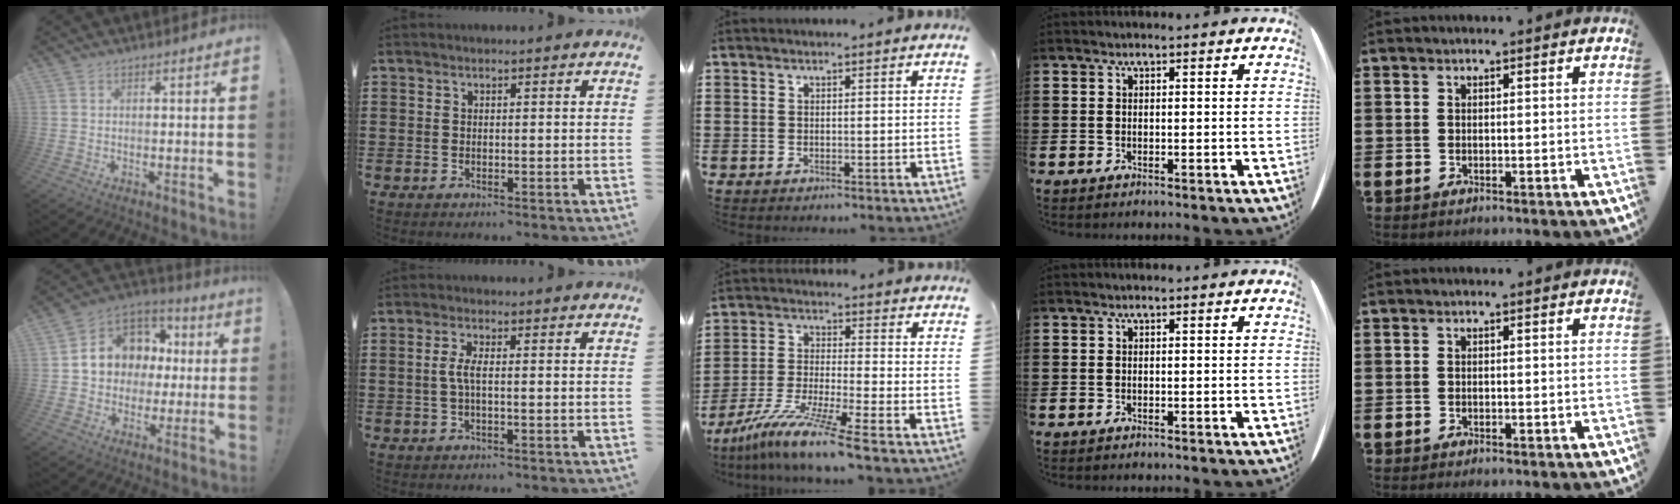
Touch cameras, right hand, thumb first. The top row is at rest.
{"thumb": {"total": 11.7, "force": [1.6, 10.5, 4.8], "torque": [-0.059, -0.008, 0.042]}, "index": {"total": 2.8, "force": [-0.3, 0.6, 2.7], "torque": [-0.066, -0.004, -0.012]}, "middle": {"total": 9.3, "force": [-7.4, -0.5, 5.5], "torque": [-0.111, -0.010, -0.148]}}